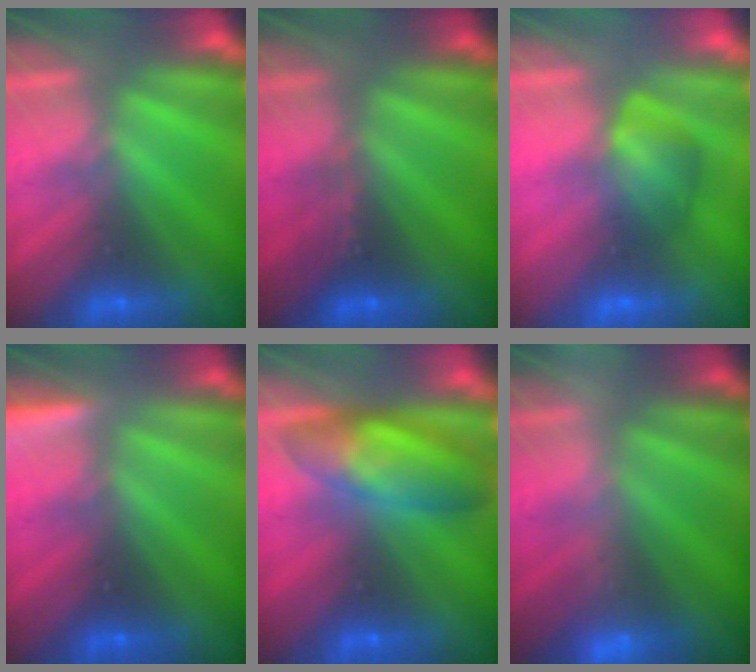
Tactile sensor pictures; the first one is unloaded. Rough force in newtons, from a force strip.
{"total": 5.1}
{"total": 3.0}
{"total": 3.6}
{"total": 7.4}
{"total": 2.2}